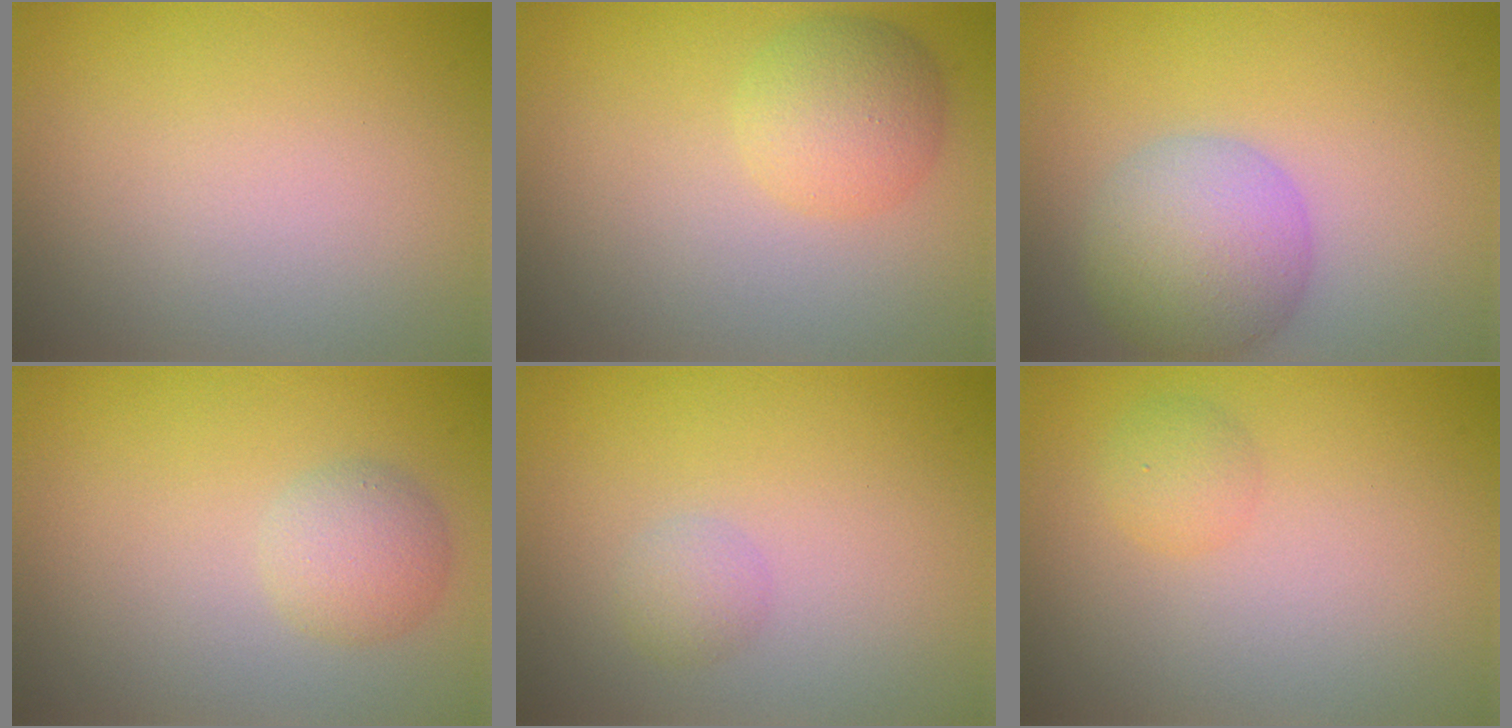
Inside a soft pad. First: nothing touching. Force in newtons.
{"total": 3.3, "press": 3.3, "slide": 0.2}
{"total": 5.6, "press": 5.5, "slide": 0.4}
{"total": 2.4, "press": 2.4, "slide": 0.2}
{"total": 1.3, "press": 1.3, "slide": 0.0}
{"total": 1.4, "press": 1.3, "slide": 0.2}